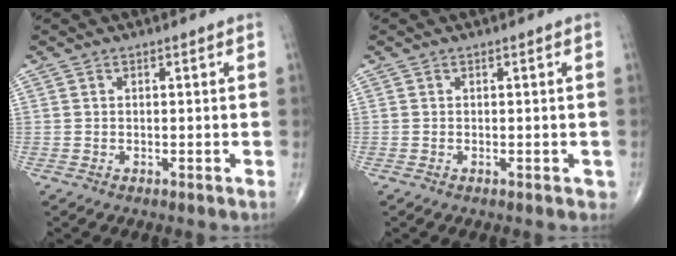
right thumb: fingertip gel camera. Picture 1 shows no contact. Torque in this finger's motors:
{"motor_torque": [0.04, 0.40, -0.13, -0.02, 0.02]}